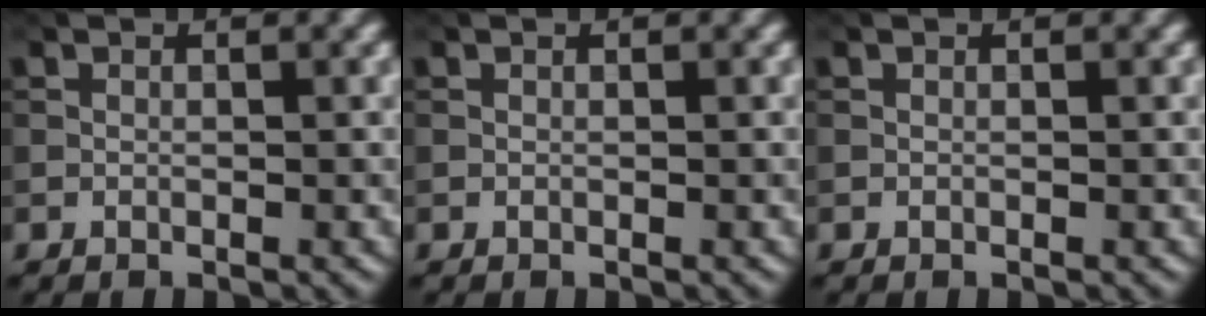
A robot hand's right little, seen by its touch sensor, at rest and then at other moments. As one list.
[{"total": 0.0}, {"total": 0.0}]